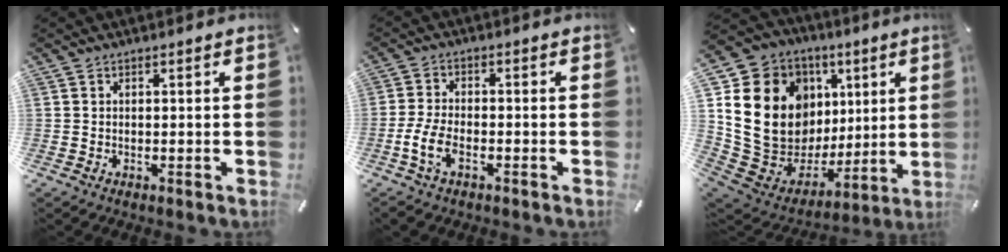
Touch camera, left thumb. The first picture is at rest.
{"total": 6.7, "force": [-2.9, 3.7, 4.8], "torque": [-0.107, 0.005, -0.054]}
{"total": 21.2, "force": [5.2, 16.5, 12.2], "torque": [-0.238, -0.050, 0.122]}